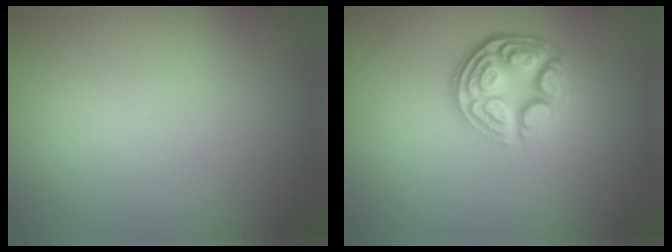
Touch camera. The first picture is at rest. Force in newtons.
{"total": 4.8, "press": 3.5, "slide": 3.3}